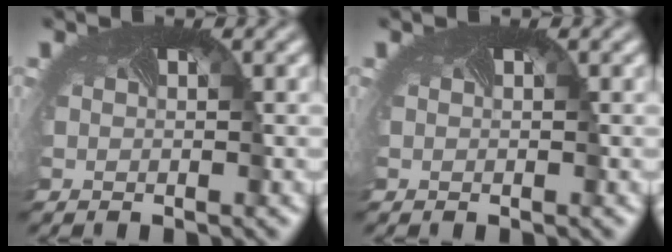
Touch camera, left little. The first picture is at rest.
{"total": 0.0}